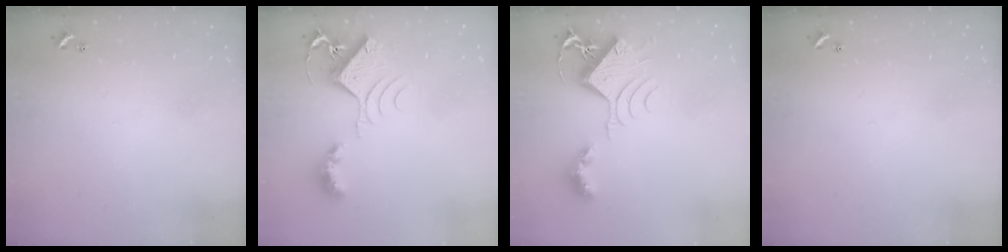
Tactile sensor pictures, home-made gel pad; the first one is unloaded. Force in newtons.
{"total": 8.1, "press": 8.1, "slide": 0.4}
{"total": 8.5, "press": 8.5, "slide": 1.2}
{"total": 0.0}